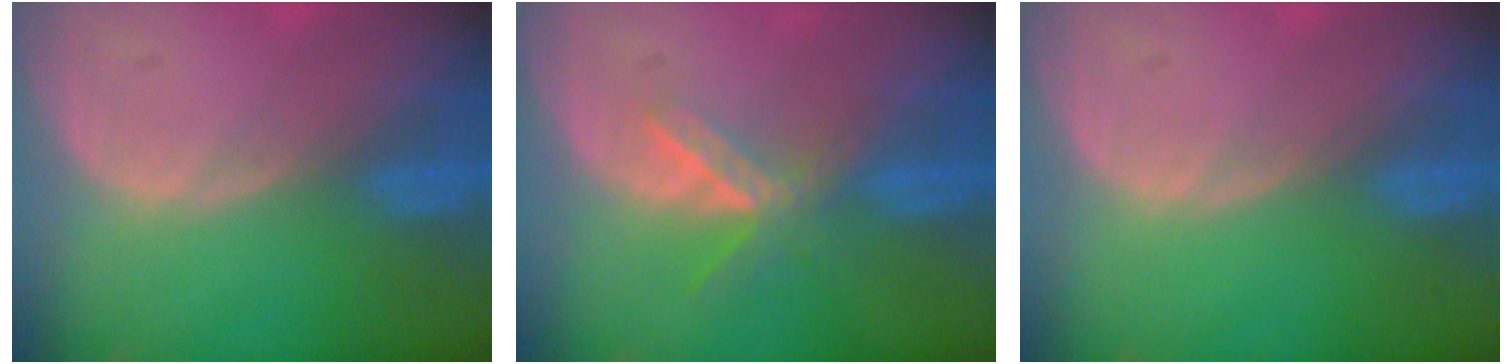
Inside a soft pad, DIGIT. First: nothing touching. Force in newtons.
{"total": 5.6, "press": 4.9, "slide": 2.7}
{"total": 0.0}